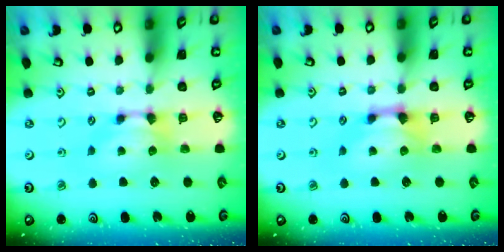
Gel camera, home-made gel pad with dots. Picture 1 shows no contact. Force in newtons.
{"total": 1.5, "press": 1.2, "slide": 0.9}